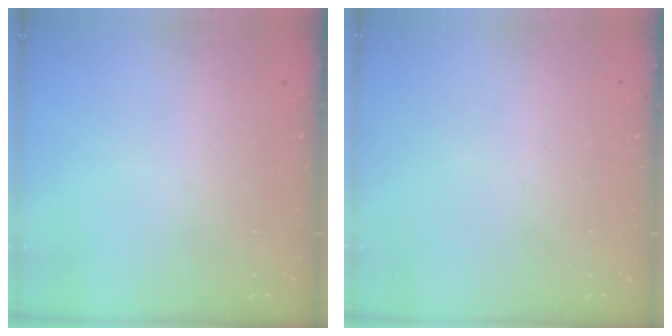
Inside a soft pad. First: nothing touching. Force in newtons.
{"total": 0.0}